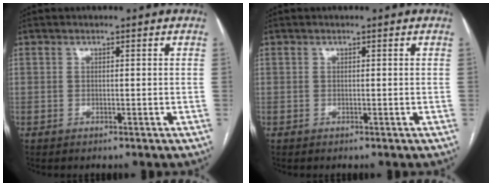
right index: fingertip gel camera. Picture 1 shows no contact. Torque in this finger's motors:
{"motor_torque": [0.02, 0.02, -0.02, 0.00]}